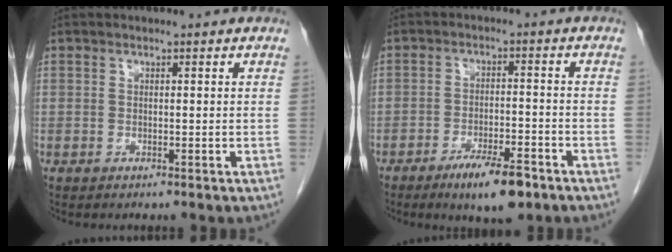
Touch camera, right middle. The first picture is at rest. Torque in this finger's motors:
{"motor_torque": [0.36, -0.35, 0.09, 0.03]}